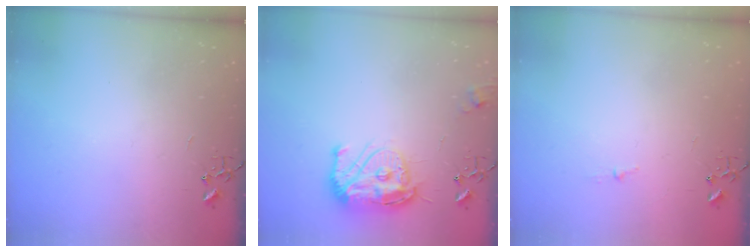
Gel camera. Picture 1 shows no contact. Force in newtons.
{"total": 16.6, "press": 16.5, "slide": 1.6}
{"total": 3.1, "press": 3.1, "slide": 0.4}